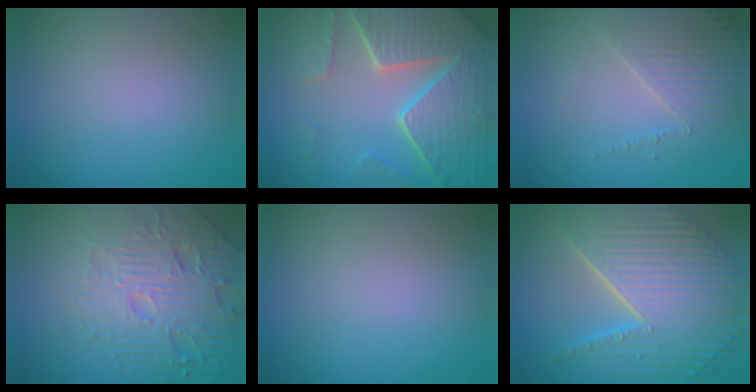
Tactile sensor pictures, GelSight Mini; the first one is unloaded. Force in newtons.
{"total": 8.3, "press": 6.1, "slide": 5.6}
{"total": 4.5, "press": 3.2, "slide": 3.1}
{"total": 7.6, "press": 5.7, "slide": 5.1}
{"total": 0.0}
{"total": 10.8, "press": 7.3, "slide": 8.0}